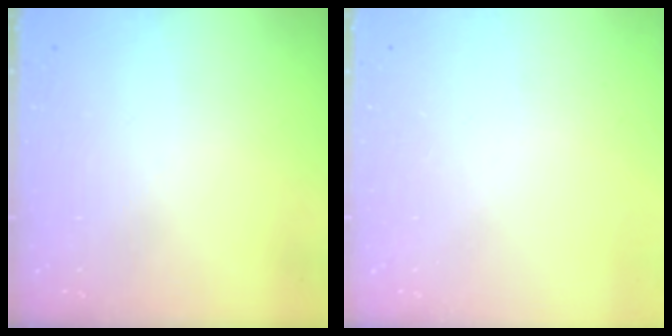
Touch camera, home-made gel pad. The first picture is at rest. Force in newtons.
{"total": 0.0}